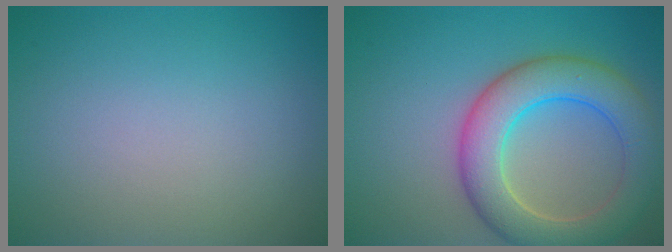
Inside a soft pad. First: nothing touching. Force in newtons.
{"total": 7.4, "press": 7.3, "slide": 0.4}